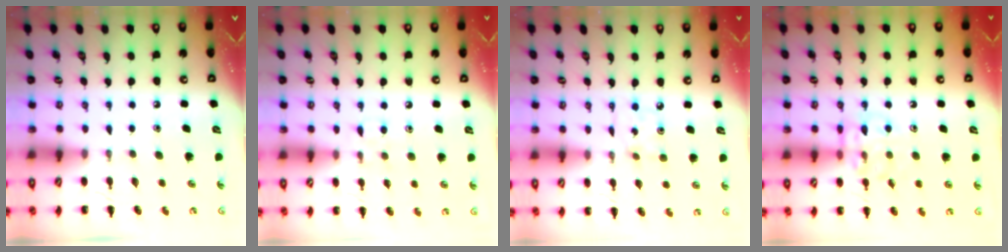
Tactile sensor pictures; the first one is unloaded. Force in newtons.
{"total": 5.3, "press": 4.9, "slide": 2.0}
{"total": 2.5, "press": 2.4, "slide": 0.8}
{"total": 11.1, "press": 11.0, "slide": 1.2}